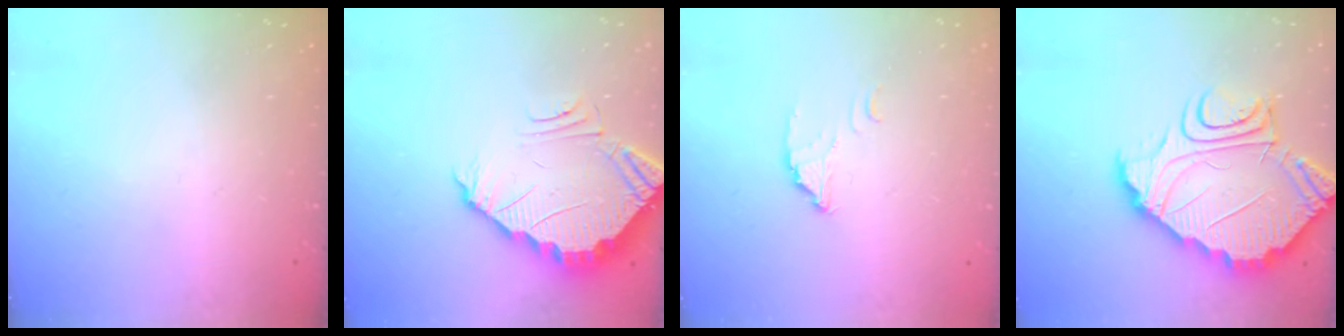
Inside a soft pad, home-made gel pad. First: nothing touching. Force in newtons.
{"total": 3.7, "press": 3.7, "slide": 0.1}
{"total": 2.8, "press": 2.8, "slide": 0.1}
{"total": 15.6, "press": 15.5, "slide": 1.7}